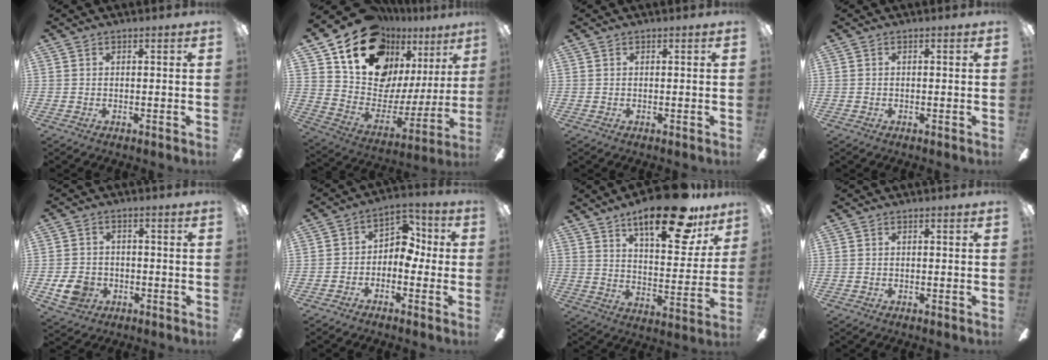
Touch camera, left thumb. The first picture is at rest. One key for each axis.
{"total": 19.1, "fx": 12.8, "fy": 11.8, "fz": 7.9, "tx": -0.138, "ty": -0.091, "tz": 0.241}
{"total": 0.0}
{"total": 0.0}
{"total": 7.0, "fx": -2.5, "fy": 5.6, "fz": 3.4, "tx": -0.080, "ty": 0.012, "tz": -0.047}
{"total": 6.8, "fx": -0.8, "fy": 5.6, "fz": 3.8, "tx": -0.049, "ty": 0.017, "tz": -0.016}
{"total": 21.3, "fx": 14.7, "fy": 6.9, "fz": 13.8, "tx": -0.203, "ty": -0.083, "tz": 0.235}
{"total": 0.0}